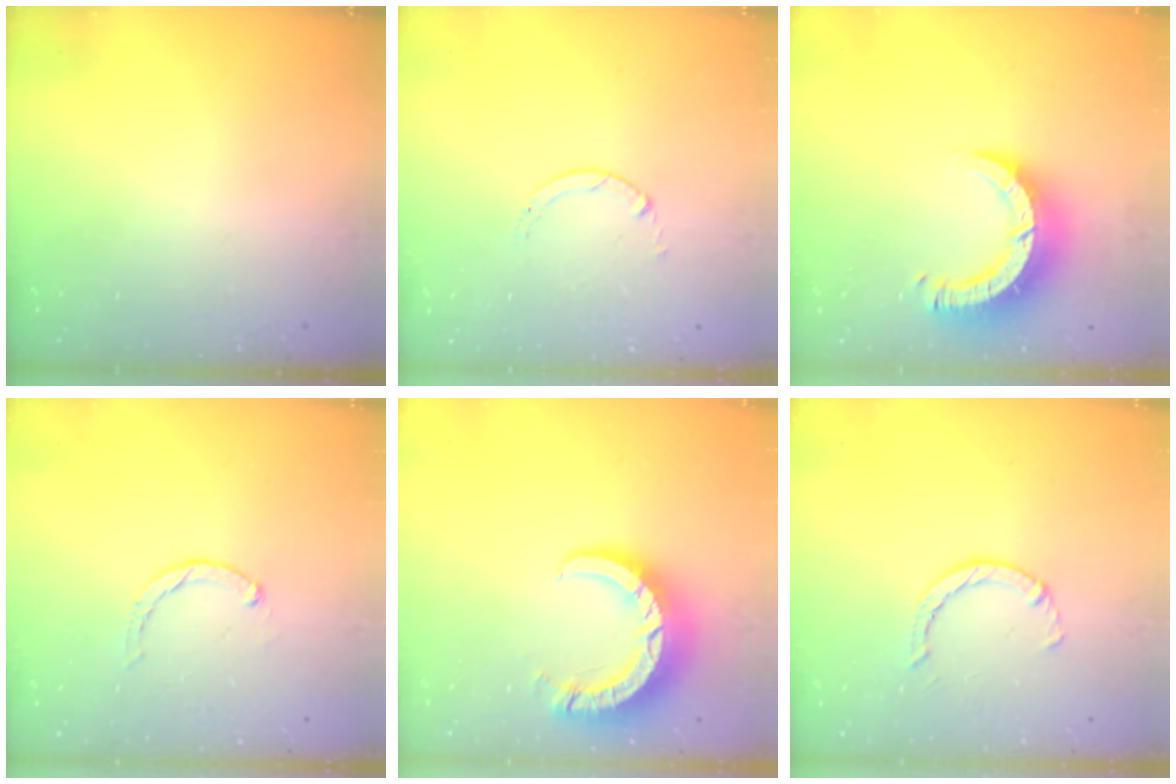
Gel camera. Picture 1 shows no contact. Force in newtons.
{"total": 0.7, "press": 0.7, "slide": 0.1}
{"total": 10.0, "press": 9.9, "slide": 1.2}
{"total": 0.6, "press": 0.6, "slide": 0.2}
{"total": 9.9, "press": 9.8, "slide": 1.0}
{"total": 2.4, "press": 2.4, "slide": 0.4}